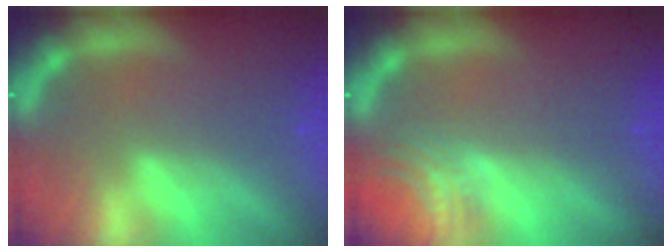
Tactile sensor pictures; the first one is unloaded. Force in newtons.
{"total": 3.4}